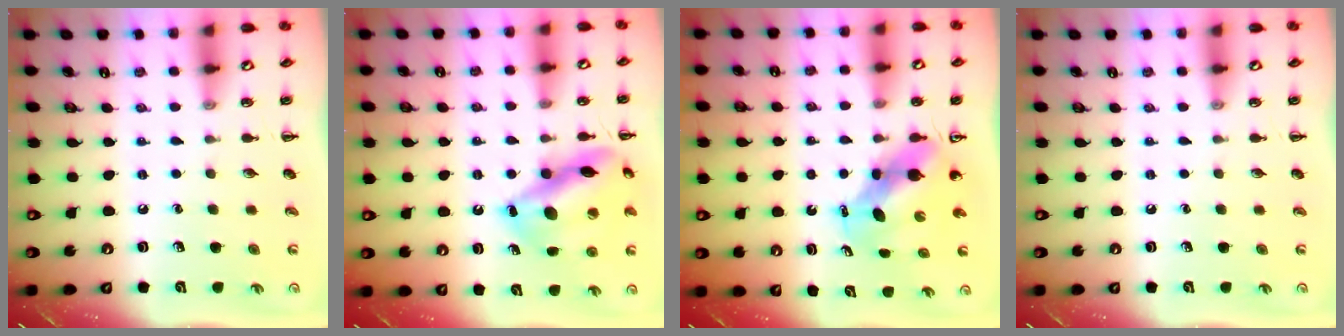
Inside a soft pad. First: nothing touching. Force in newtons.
{"total": 16.2, "press": 16.2, "slide": 1.5}
{"total": 5.8, "press": 5.6, "slide": 1.4}
{"total": 0.0}